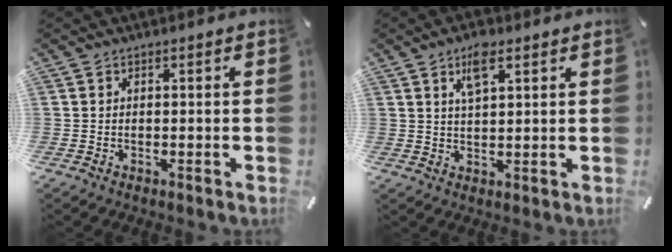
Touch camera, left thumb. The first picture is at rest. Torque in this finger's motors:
{"motor_torque": [0.95, 0.53, 0.74, -0.44, 0.29]}